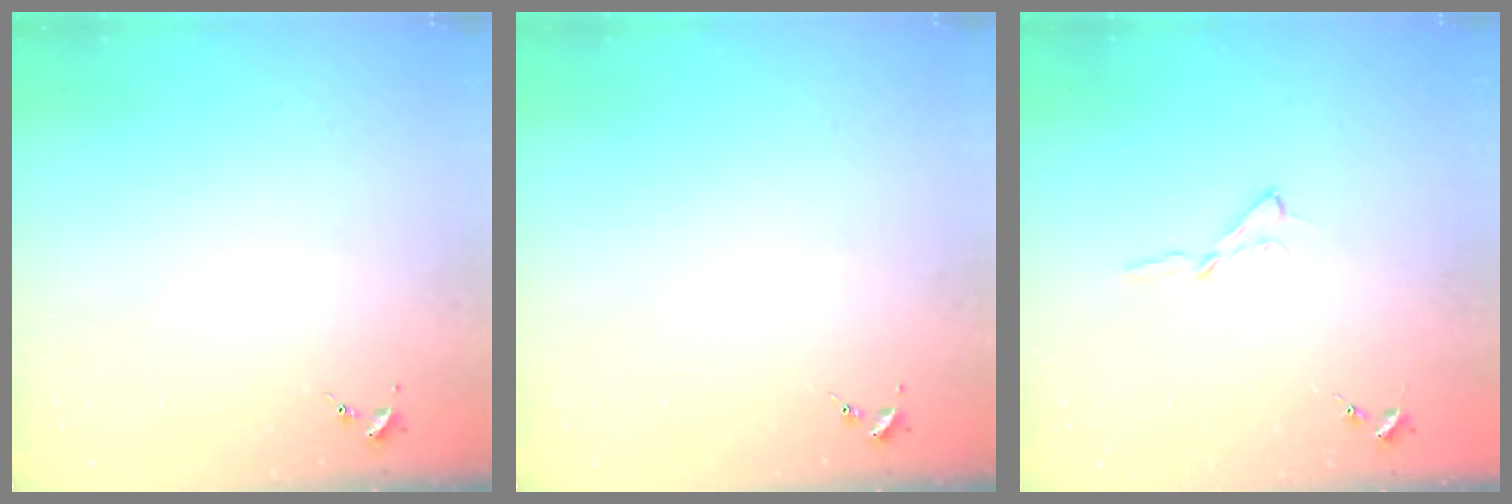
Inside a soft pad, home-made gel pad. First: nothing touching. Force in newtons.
{"total": 0.0}
{"total": 4.7, "press": 4.7, "slide": 0.6}